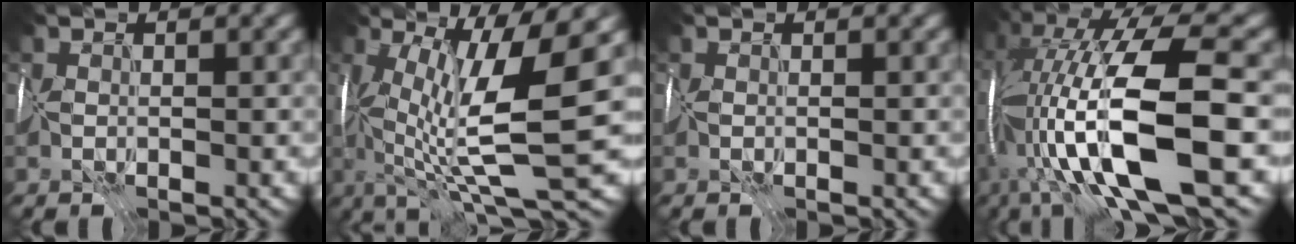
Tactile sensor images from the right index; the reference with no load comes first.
{"total": 10.4, "force": [0.4, 1.4, 10.3], "torque": [-0.176, -0.011, 0.015]}
{"total": 0.0}
{"total": 15.2, "force": [-2.9, 4.0, 14.3], "torque": [-0.256, 0.007, -0.043]}